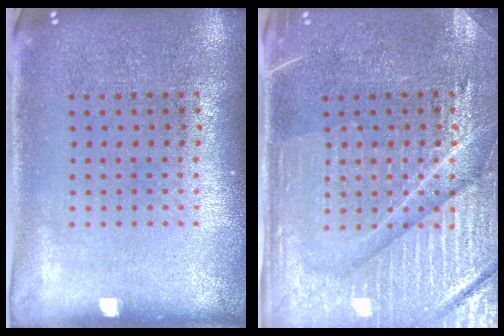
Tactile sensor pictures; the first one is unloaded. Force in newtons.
{"total": 4.5, "press": 4.3, "slide": 1.3}